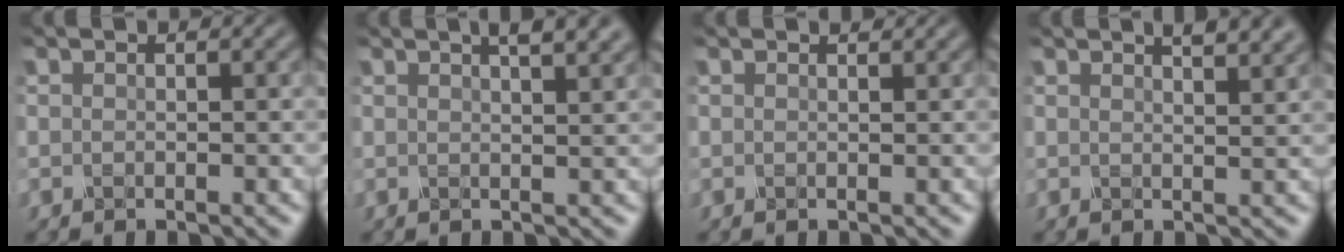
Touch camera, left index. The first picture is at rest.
{"total": 5.4, "force": [3.3, 2.2, 3.7], "torque": [-0.018, 0.030, 0.011]}
{"total": 0.7, "force": [0.7, 0.1, 0.3], "torque": [-0.010, -0.001, 0.008]}
{"total": 4.5, "force": [3.1, 1.7, 2.7], "torque": [-0.011, 0.023, 0.013]}